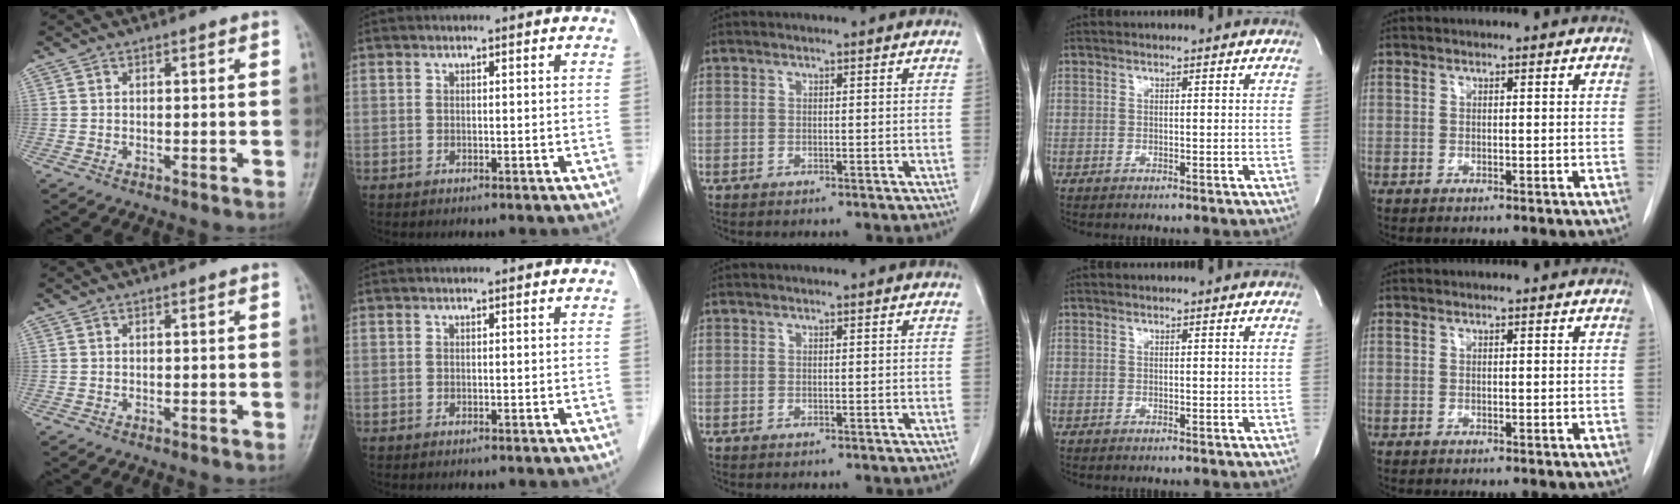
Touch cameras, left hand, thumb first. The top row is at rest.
{}